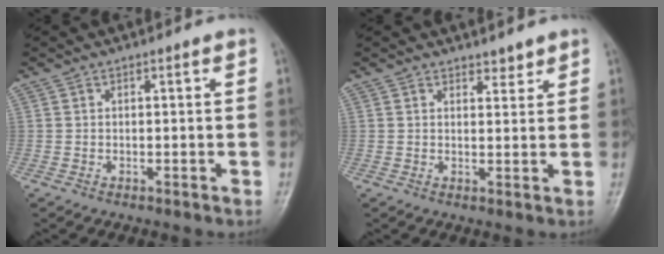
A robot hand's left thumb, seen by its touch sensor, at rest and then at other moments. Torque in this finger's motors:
{"motor_torque": [-0.49, -0.31, -0.22, -0.07, 0.03]}